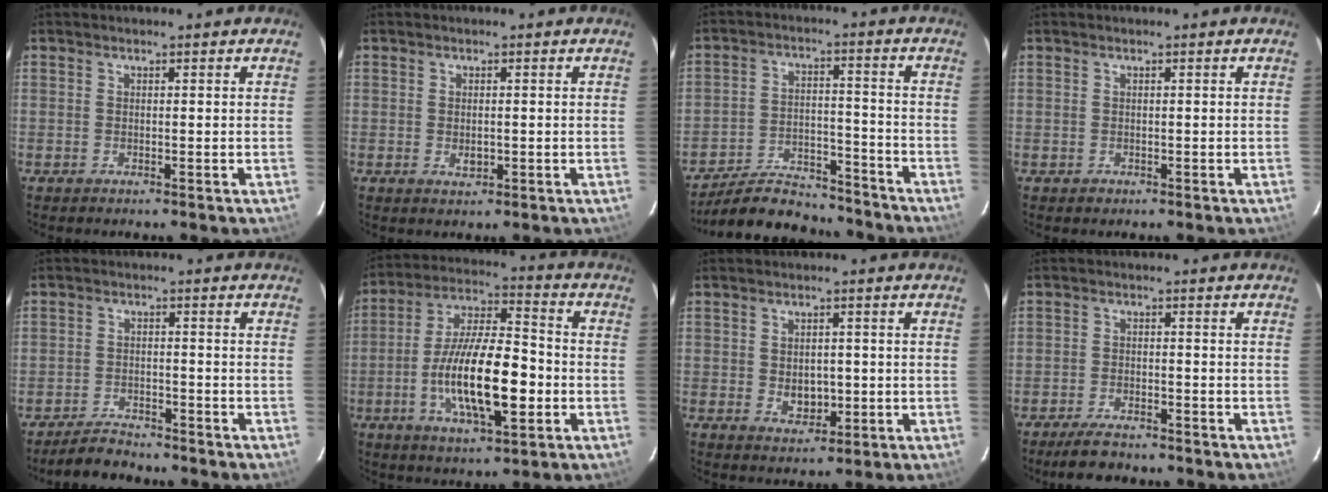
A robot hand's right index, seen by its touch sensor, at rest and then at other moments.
{"total": 2.0, "force": [-0.2, 1.4, 1.5], "torque": [-0.024, 0.000, -0.002]}
{"total": 14.3, "force": [-13.1, 4.6, 3.4], "torque": [-0.084, 0.020, -0.192]}
{"total": 0.9, "force": [-0.3, 0.9, 0.0], "torque": [0.003, 0.001, 0.000]}
{"total": 4.7, "force": [-4.3, 1.8, 0.7], "torque": [-0.032, 0.008, -0.070]}
{"total": 17.6, "force": [-4.2, 5.8, 16.1], "torque": [-0.301, 0.000, -0.075]}
{"total": 4.8, "force": [-0.5, 3.6, 3.1], "torque": [-0.052, -0.002, 0.001]}
{"total": 5.5, "force": [-4.8, 1.7, 2.2], "torque": [-0.060, -0.002, -0.080]}